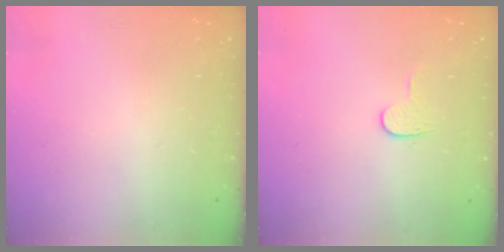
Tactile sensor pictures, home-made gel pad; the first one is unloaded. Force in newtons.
{"total": 3.5, "press": 3.5, "slide": 0.4}